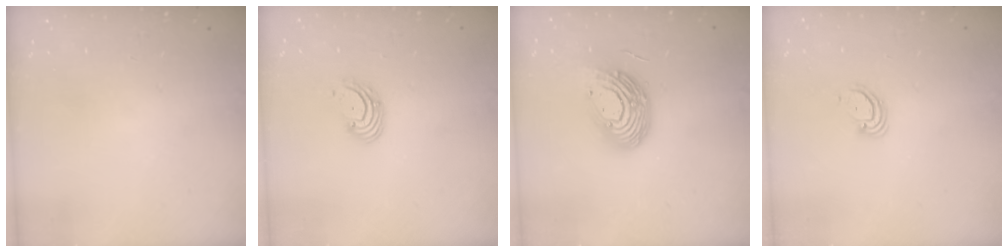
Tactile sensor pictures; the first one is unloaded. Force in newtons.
{"total": 2.9, "press": 2.9, "slide": 0.1}
{"total": 14.7, "press": 14.7, "slide": 1.0}
{"total": 3.5, "press": 3.5, "slide": 0.2}